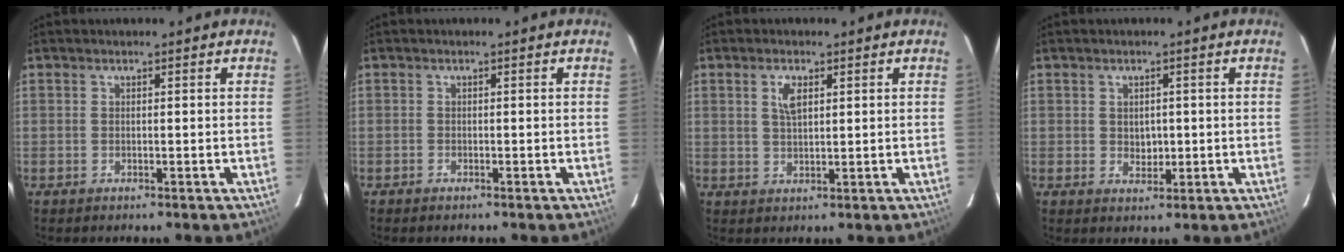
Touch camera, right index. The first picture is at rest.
{"total": 0.6, "force": [-0.5, 0.3, 0.0], "torque": [-0.002, 0.002, -0.010]}
{"total": 3.3, "force": [1.3, 1.5, 2.7], "torque": [-0.051, 0.004, 0.024]}
{"total": 2.9, "force": [0.0, 2.4, 1.7], "torque": [-0.024, 0.001, 0.005]}